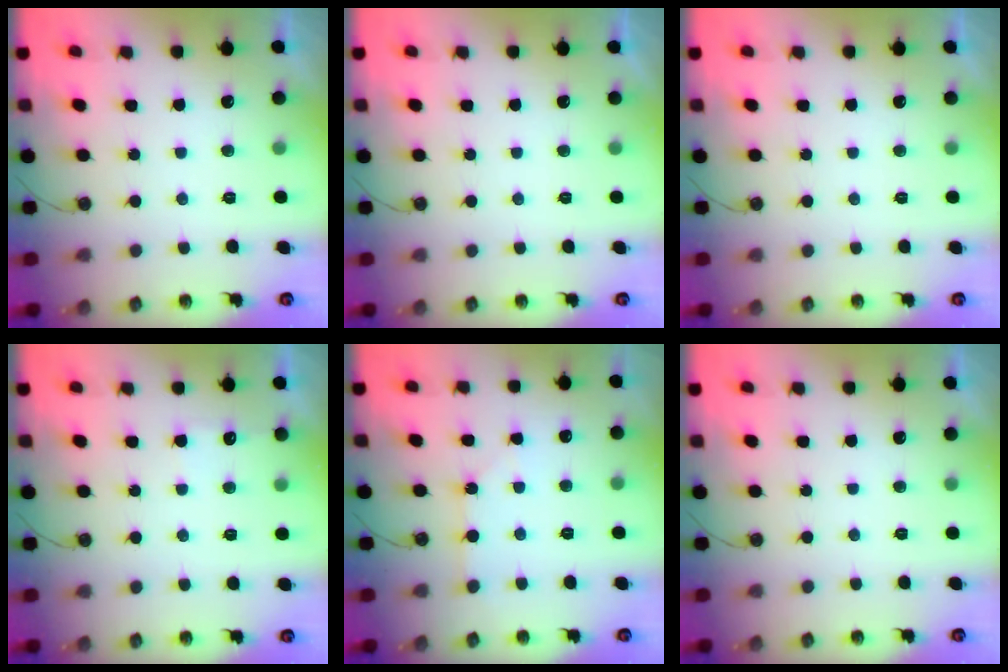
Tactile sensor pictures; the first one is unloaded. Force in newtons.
{"total": 0.0}
{"total": 0.0}
{"total": 4.9, "press": 4.9, "slide": 0.4}
{"total": 0.9, "press": 0.8, "slide": 0.2}
{"total": 0.0}